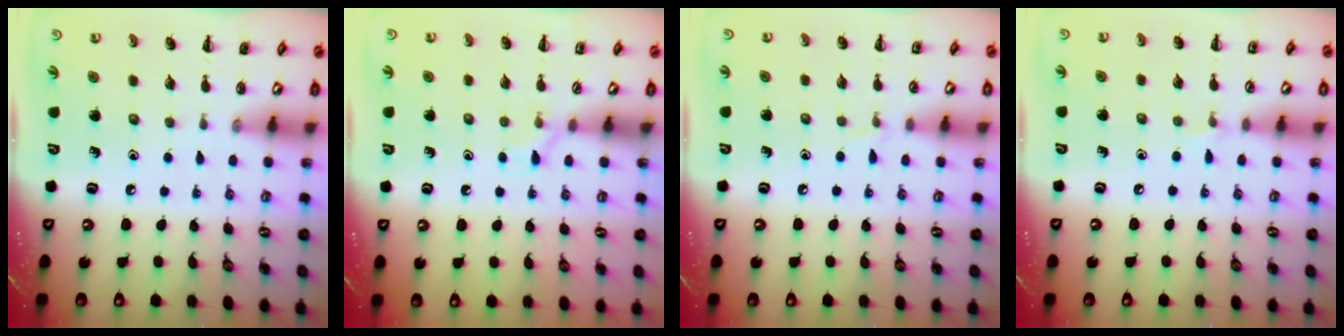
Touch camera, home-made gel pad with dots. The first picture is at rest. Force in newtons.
{"total": 5.1, "press": 4.9, "slide": 1.6}
{"total": 4.0, "press": 3.7, "slide": 1.4}
{"total": 3.4, "press": 3.1, "slide": 1.3}